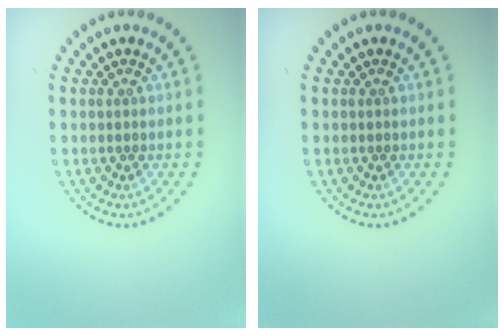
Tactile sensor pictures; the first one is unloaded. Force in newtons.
{"total": 0.0}